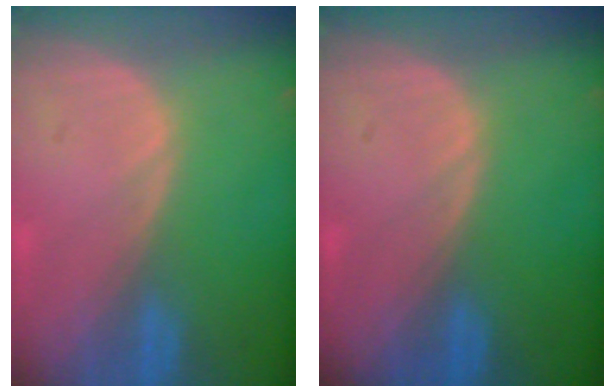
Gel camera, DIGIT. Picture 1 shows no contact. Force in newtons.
{"total": 0.0}